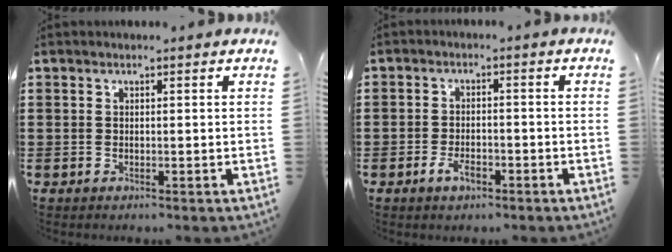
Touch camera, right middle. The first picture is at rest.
{"total": 3.1, "force": [-2.0, 1.6, 1.7], "torque": [-0.040, 0.000, -0.039]}